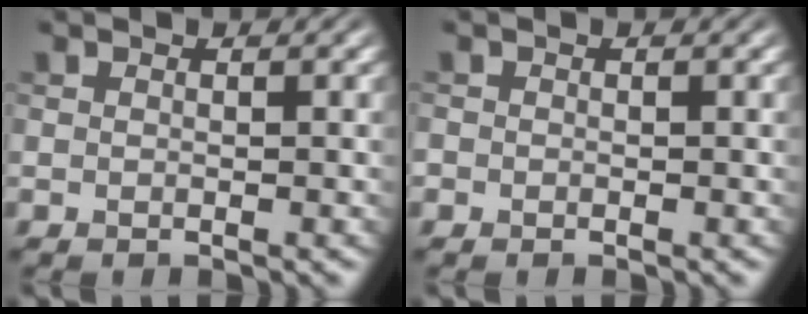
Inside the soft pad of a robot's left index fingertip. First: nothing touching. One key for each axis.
{"total": 0.5, "fx": -0.3, "fy": 0.4, "fz": 0.0, "tx": 0.002, "ty": -0.005, "tz": -0.006}